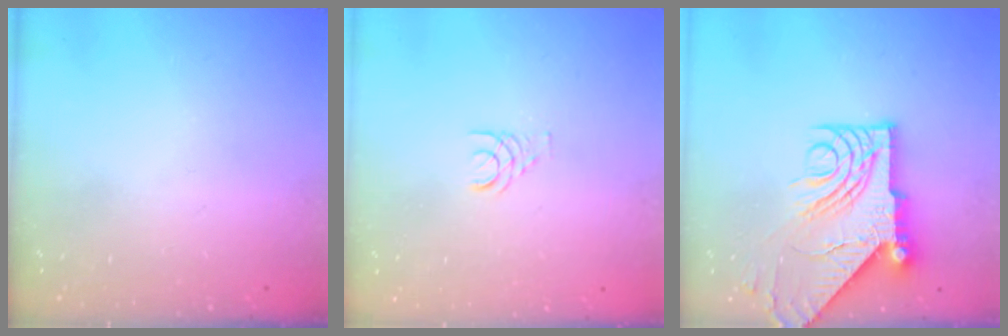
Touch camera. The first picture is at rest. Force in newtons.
{"total": 1.4, "press": 1.4, "slide": 0.2}
{"total": 17.7, "press": 17.6, "slide": 1.7}